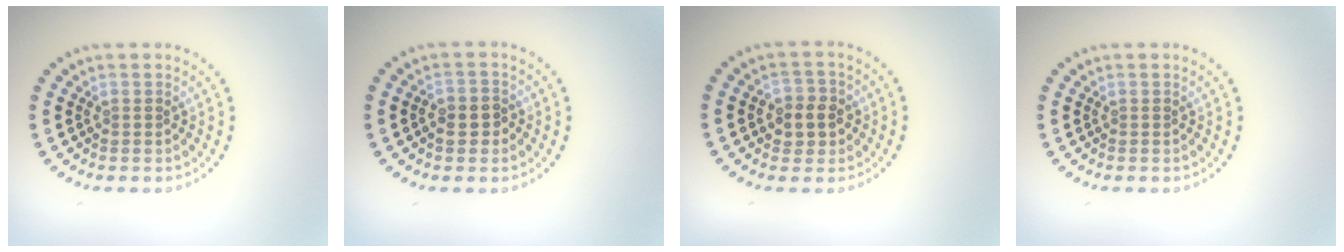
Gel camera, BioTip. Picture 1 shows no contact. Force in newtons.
{"total": 1.7, "press": 1.5, "slide": 0.6}
{"total": 2.6, "press": 2.6, "slide": 0.7}
{"total": 0.0}